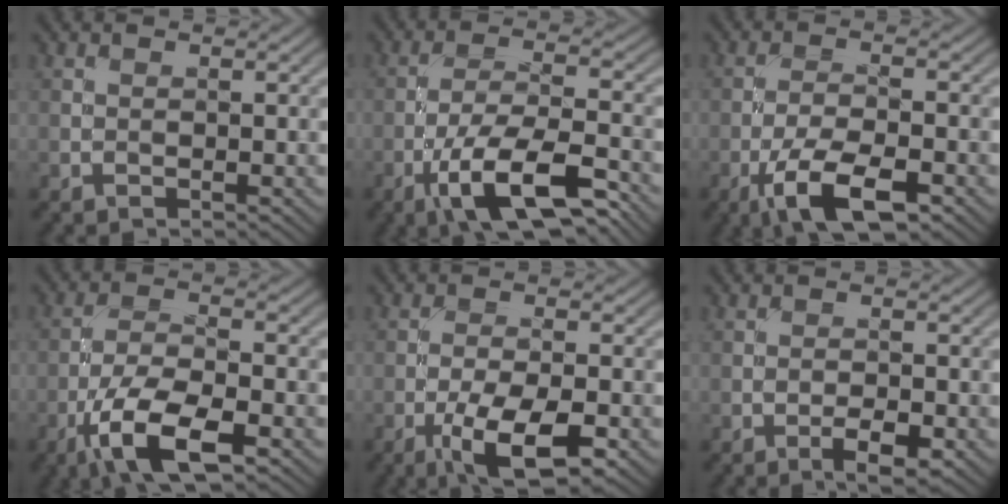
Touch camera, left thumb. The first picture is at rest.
{"total": 11.3, "force": [-6.4, 3.4, 8.7], "torque": [-0.157, 0.000, -0.125]}
{"total": 8.5, "force": [-4.8, 2.9, 6.5], "torque": [-0.121, -0.001, -0.091]}
{"total": 9.6, "force": [-5.1, 3.3, 7.5], "torque": [-0.144, -0.002, -0.103]}
{"total": 8.6, "force": [-4.3, 2.8, 6.9], "torque": [-0.126, -0.006, -0.075]}
{"total": 3.2, "force": [-1.7, 1.0, 2.5], "torque": [-0.042, 0.001, -0.029]}